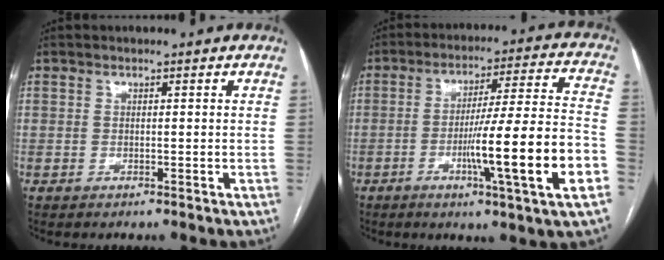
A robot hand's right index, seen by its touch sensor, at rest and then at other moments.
{"total": 17.1, "force": [-5.2, -0.6, 16.3], "torque": [-0.247, -0.005, -0.082]}